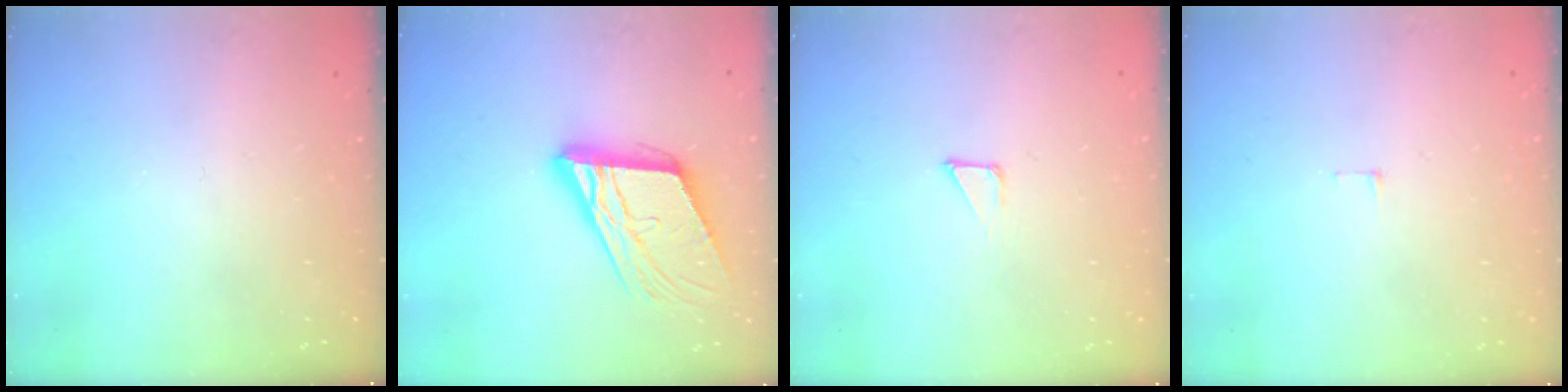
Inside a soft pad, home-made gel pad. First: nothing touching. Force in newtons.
{"total": 17.6, "press": 17.4, "slide": 2.6}
{"total": 1.2, "press": 1.2, "slide": 0.0}
{"total": 3.8, "press": 3.8, "slide": 0.3}